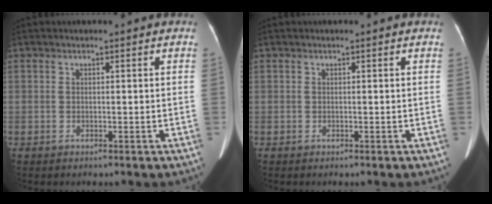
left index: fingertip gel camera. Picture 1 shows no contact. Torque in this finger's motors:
{"motor_torque": [-0.01, 0.00, 0.00, 0.00]}